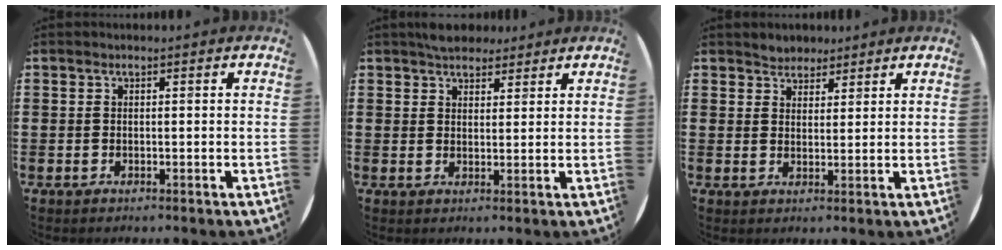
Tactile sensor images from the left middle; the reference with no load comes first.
{"total": 3.6, "force": [3.3, 1.5, 0.3], "torque": [-0.006, -0.004, 0.062]}
{"total": 2.7, "force": [2.4, 1.0, -0.3], "torque": [-0.001, 0.003, 0.048]}